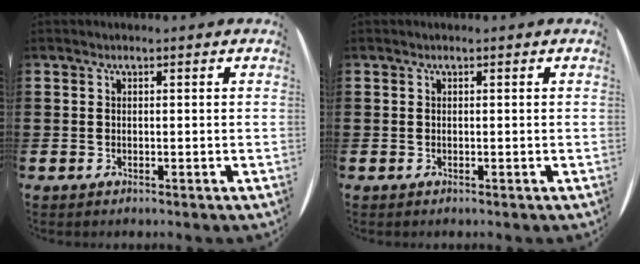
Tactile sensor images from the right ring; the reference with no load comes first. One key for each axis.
{"total": 0.0}